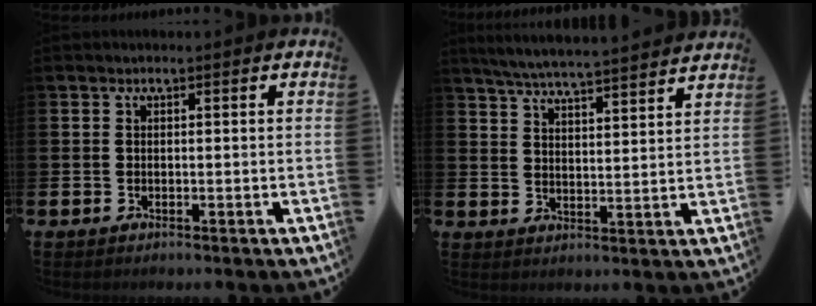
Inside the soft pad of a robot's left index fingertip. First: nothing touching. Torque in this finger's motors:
{"motor_torque": [-0.07, -0.51, 0.58, 0.18]}